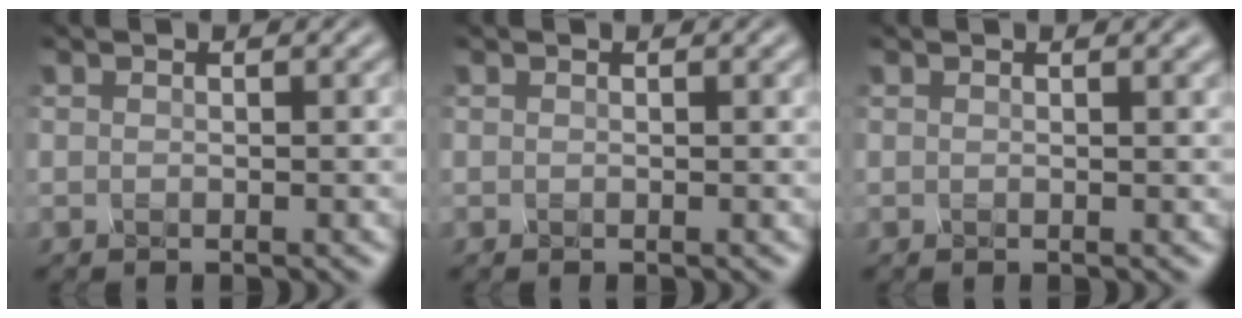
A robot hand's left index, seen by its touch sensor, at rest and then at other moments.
{"total": 0.6, "force": [0.2, 0.2, 0.5], "torque": [-0.005, 0.006, 0.001]}
{"total": 2.0, "force": [0.8, 0.8, 1.7], "torque": [-0.013, 0.022, 0.005]}